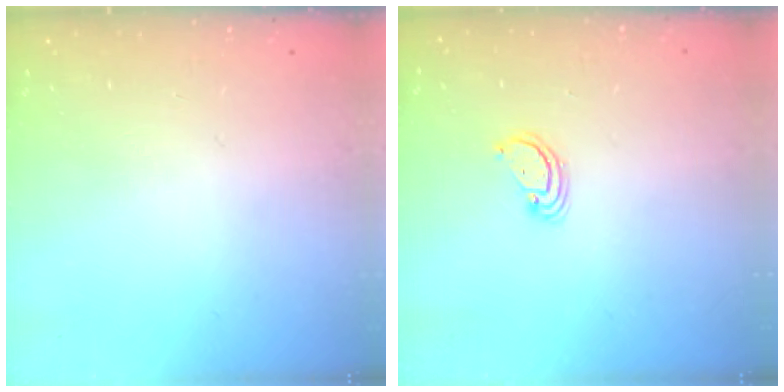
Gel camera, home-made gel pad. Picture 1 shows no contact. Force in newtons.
{"total": 2.4, "press": 2.4, "slide": 0.2}